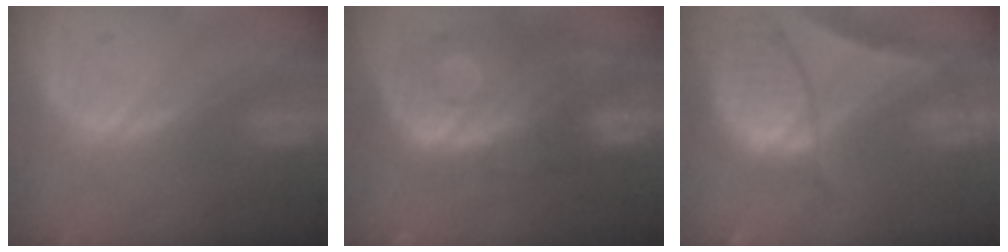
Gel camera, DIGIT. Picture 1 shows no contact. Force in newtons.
{"total": 11.3, "press": 9.7, "slide": 5.7}
{"total": 9.6, "press": 8.1, "slide": 5.1}